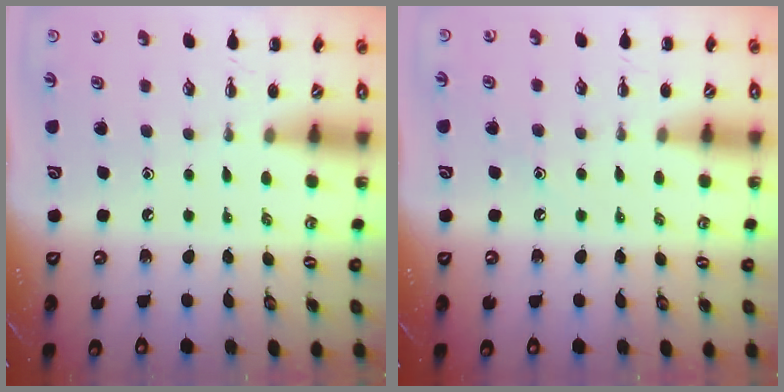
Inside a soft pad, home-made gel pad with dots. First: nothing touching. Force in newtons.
{"total": 6.1, "press": 5.8, "slide": 1.7}